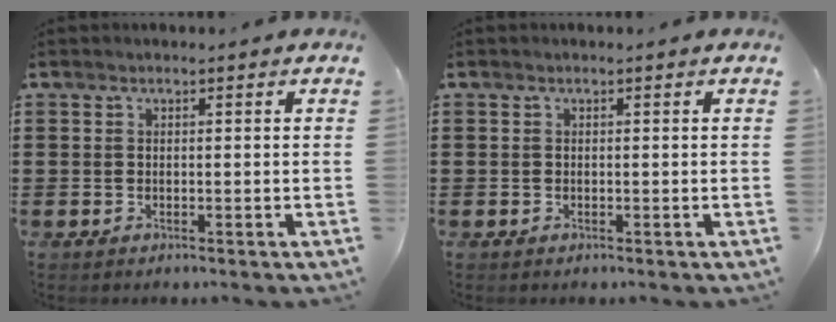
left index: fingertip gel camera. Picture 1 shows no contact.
{"total": 0.0}